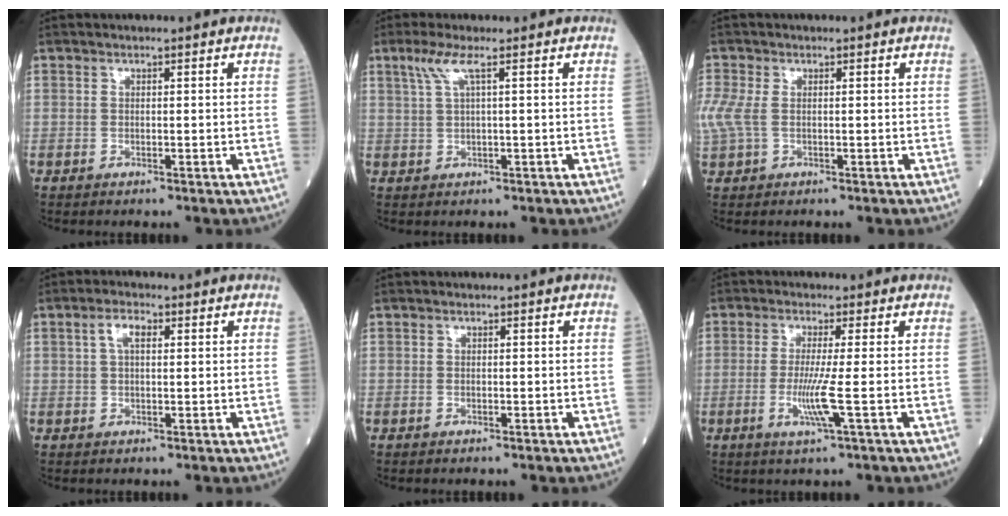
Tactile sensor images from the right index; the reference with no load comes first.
{"total": 3.0, "force": [1.4, -0.3, 2.6], "torque": [-0.067, 0.011, 0.033]}
{"total": 6.1, "force": [0.1, 3.8, 4.8], "torque": [-0.156, 0.011, 0.010]}
{"total": 2.9, "force": [0.9, 1.2, 2.4], "torque": [-0.053, 0.013, 0.020]}
{"total": 0.0}
{"total": 5.0, "force": [-1.1, -1.0, 4.7], "torque": [-0.102, -0.015, -0.024]}